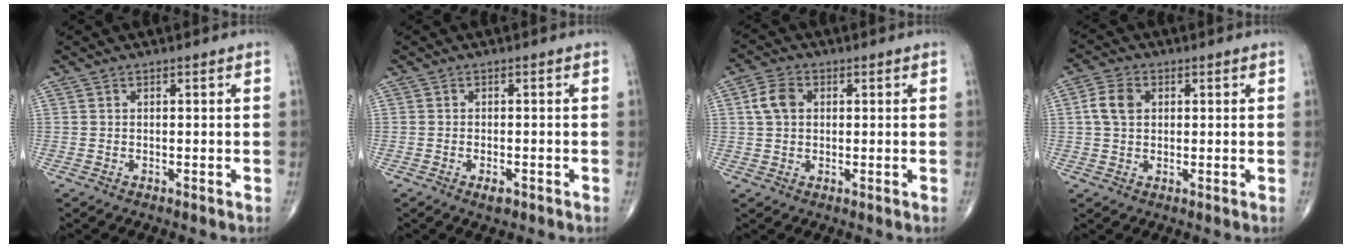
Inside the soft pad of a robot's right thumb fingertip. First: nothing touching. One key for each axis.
{"total": 2.1, "fx": -1.1, "fy": 0.8, "fz": 1.5, "tx": -0.025, "ty": 0.001, "tz": -0.017}
{"total": 4.9, "fx": 1.0, "fy": 3.6, "fz": 3.2, "tx": -0.061, "ty": 0.007, "tz": 0.015}
{"total": 5.0, "fx": 1.0, "fy": 3.6, "fz": 3.3, "tx": -0.065, "ty": 0.006, "tz": 0.015}